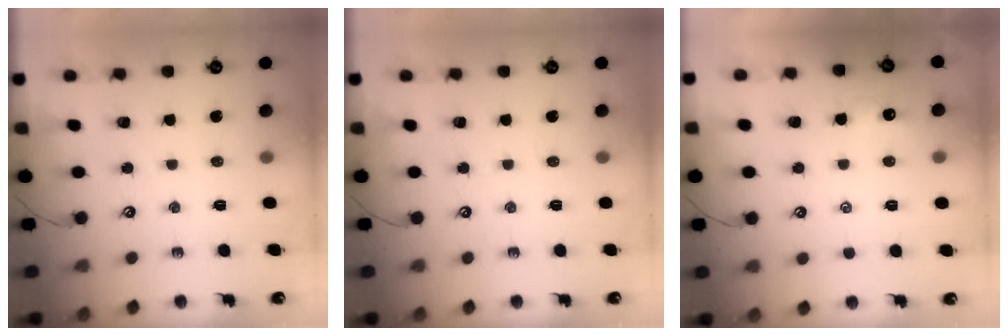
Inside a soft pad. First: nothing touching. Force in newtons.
{"total": 0.0}
{"total": 0.8, "press": 0.7, "slide": 0.5}